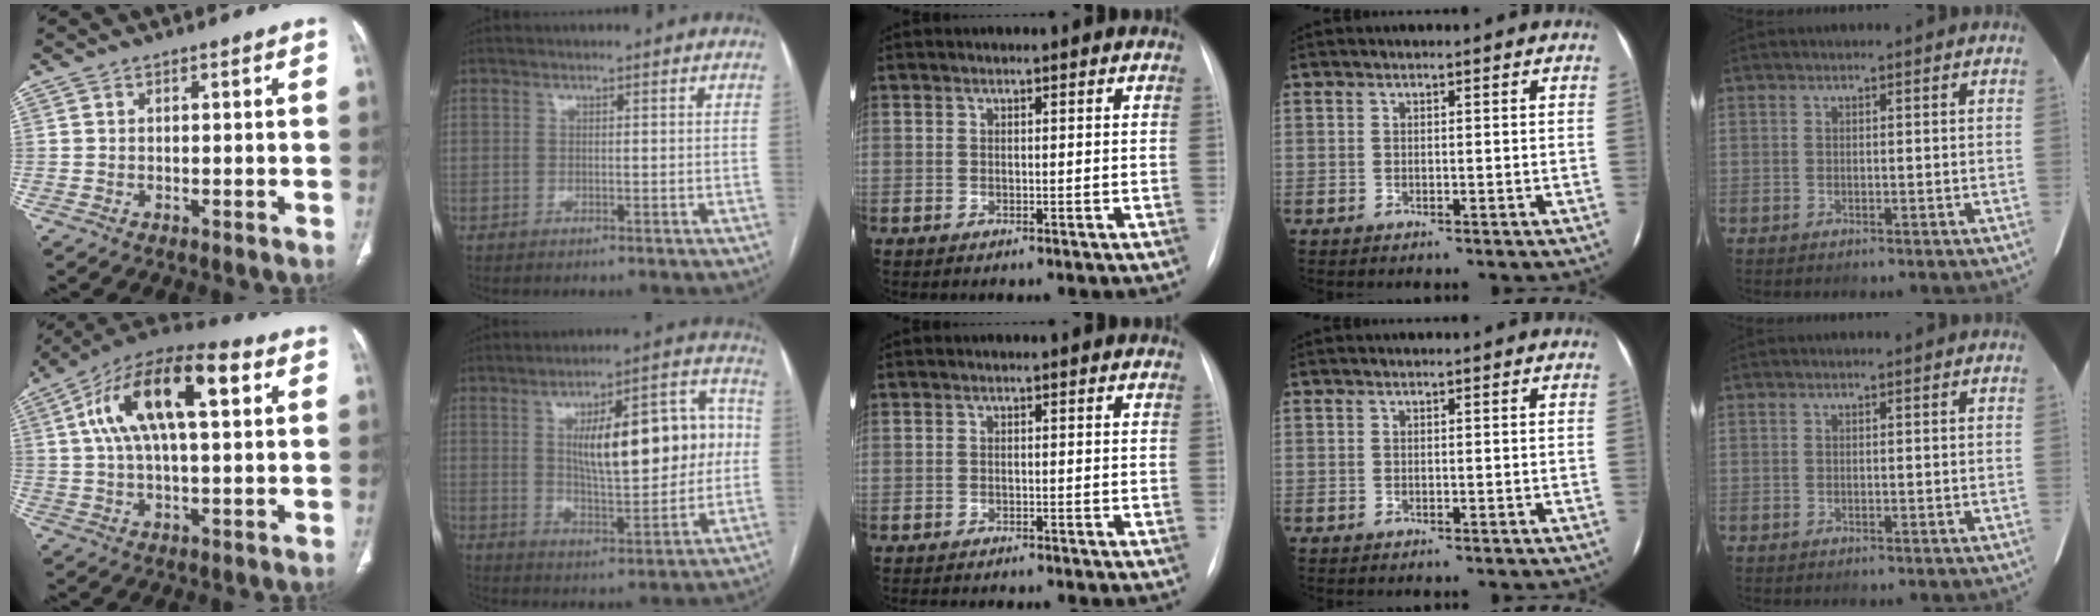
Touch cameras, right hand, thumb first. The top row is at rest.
{"thumb": {"total": 19.7, "force": [5.6, 8.2, 17.0], "torque": [-0.293, 0.025, 0.085]}, "index": {"total": 17.6, "force": [2.4, 5.2, 16.7], "torque": [-0.241, 0.033, 0.042]}, "middle": {"total": 3.9, "force": [-3.6, 0.4, 1.6], "torque": [-0.023, -0.008, -0.047]}}